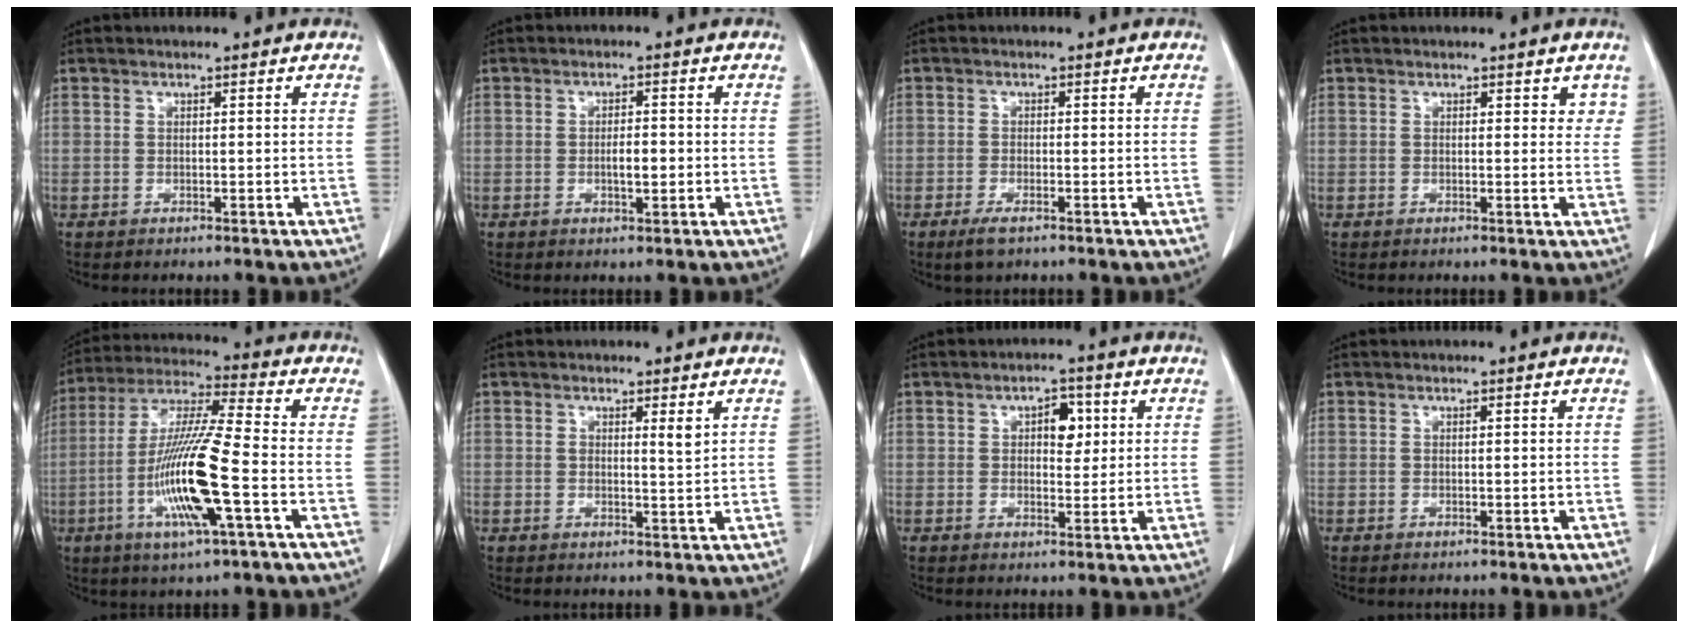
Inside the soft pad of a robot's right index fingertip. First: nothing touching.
{"total": 2.9, "force": [-0.4, 0.9, 2.7], "torque": [-0.047, 0.001, -0.004]}
{"total": 2.7, "force": [-1.7, 0.7, 2.0], "torque": [-0.042, -0.005, -0.027]}
{"total": 2.0, "force": [1.2, 1.2, 1.1], "torque": [0.001, -0.003, 0.010]}
{"total": 15.3, "force": [-4.4, 0.5, 14.7], "torque": [-0.299, -0.012, -0.086]}
{"total": 1.9, "force": [0.9, 0.1, 1.7], "torque": [-0.028, -0.005, 0.014]}
{"total": 4.1, "force": [1.2, 2.2, 3.2], "torque": [-0.045, 0.009, 0.018]}
{"total": 0.0}